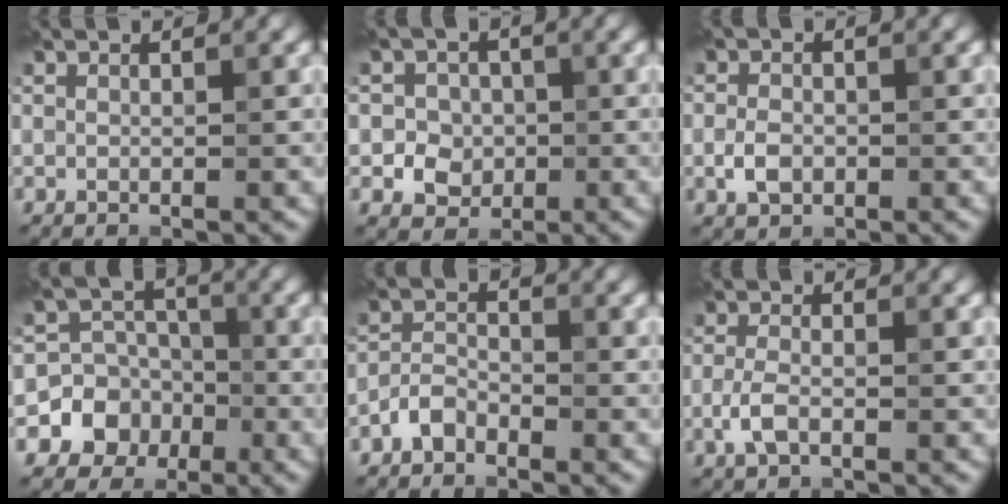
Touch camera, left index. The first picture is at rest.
{"total": 3.4, "force": [-0.6, 3.1, 1.3], "torque": [0.003, 0.000, -0.025]}
{"total": 2.2, "force": [-0.6, 1.6, 1.4], "torque": [-0.029, -0.001, -0.016]}
{"total": 6.5, "force": [-2.7, 5.8, 1.2], "torque": [0.007, -0.002, -0.071]}
{"total": 2.1, "force": [-1.5, 1.1, 0.9], "torque": [-0.016, 0.008, -0.037]}
{"total": 2.1, "force": [-0.8, 1.0, 1.7], "torque": [-0.042, 0.000, -0.022]}